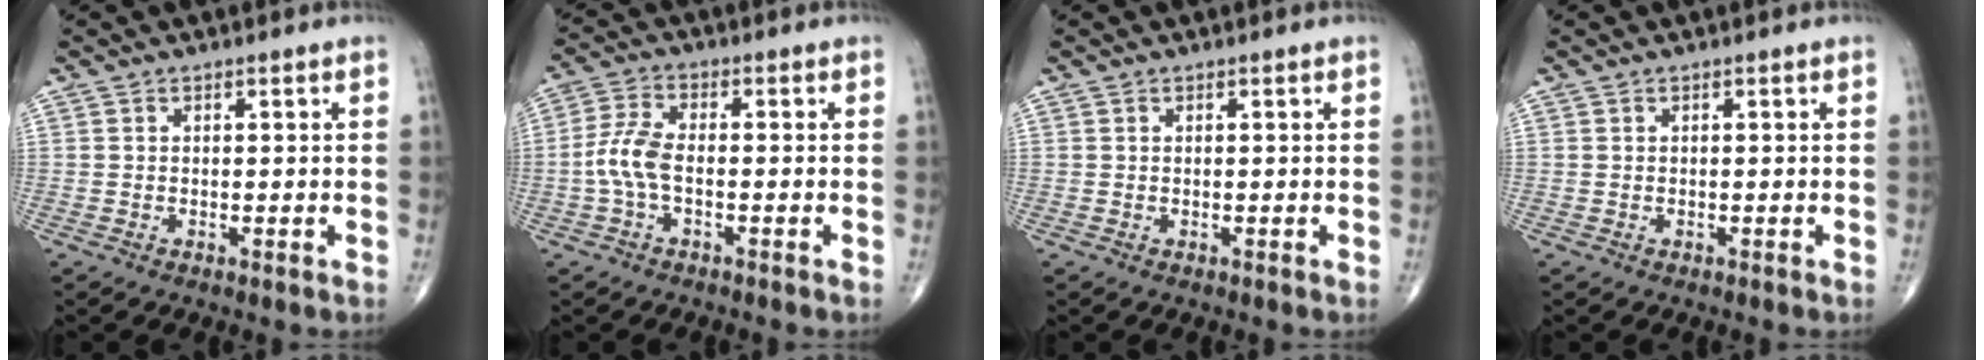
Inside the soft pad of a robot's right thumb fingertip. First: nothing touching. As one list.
[{"total": 5.9, "force": [-1.4, 2.6, 5.1], "torque": [-0.121, 0.018, -0.034]}, {"total": 0.0}, {"total": 0.0}]